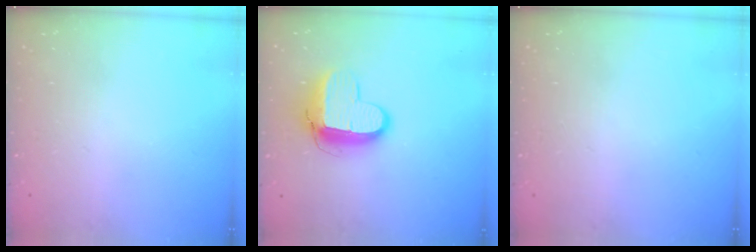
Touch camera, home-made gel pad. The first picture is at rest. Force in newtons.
{"total": 11.4, "press": 11.3, "slide": 0.9}
{"total": 0.0}